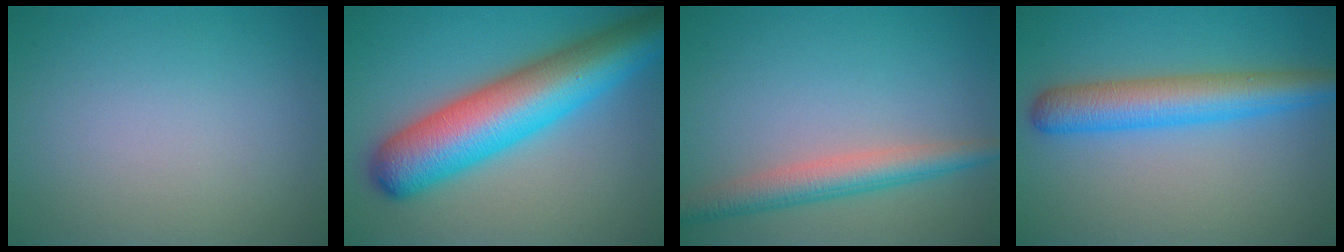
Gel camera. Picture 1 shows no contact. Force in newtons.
{"total": 11.1, "press": 11.1, "slide": 0.3}
{"total": 4.0, "press": 4.0, "slide": 0.1}
{"total": 5.7, "press": 5.7, "slide": 0.1}